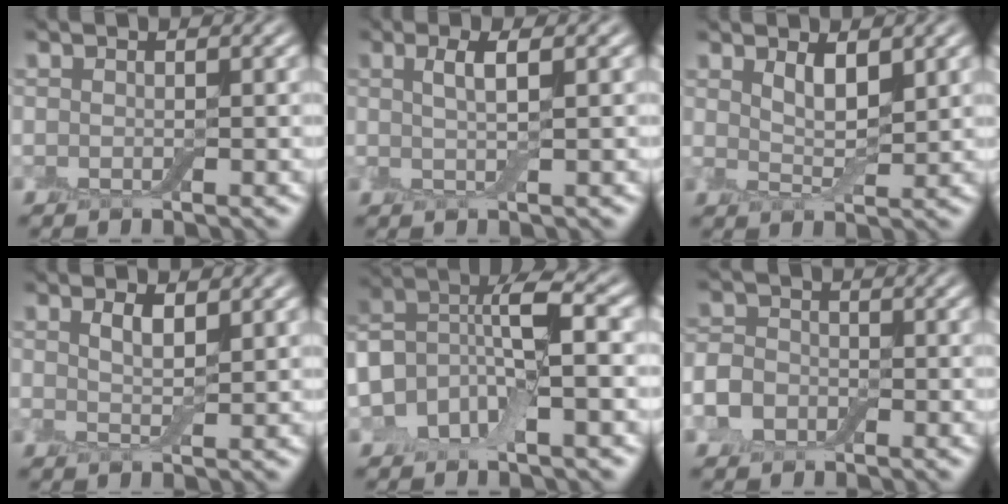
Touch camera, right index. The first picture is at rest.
{"total": 2.8, "force": [0.5, 0.6, 2.6], "torque": [-0.044, -0.002, 0.007]}
{"total": 2.6, "force": [1.3, 0.6, 2.1], "torque": [-0.040, -0.009, 0.024]}
{"total": 1.8, "force": [0.9, 0.4, 1.5], "torque": [-0.031, -0.005, 0.016]}
{"total": 7.7, "force": [-1.8, 4.0, 6.3], "torque": [-0.119, 0.013, -0.046]}
{"total": 3.6, "force": [-1.6, 2.8, 1.6], "torque": [-0.021, -0.003, -0.044]}